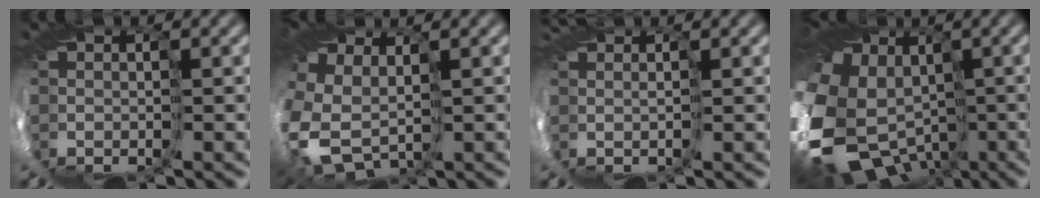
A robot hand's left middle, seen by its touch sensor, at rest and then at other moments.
{"total": 9.3, "force": [0.4, 7.1, 5.9], "torque": [-0.186, -0.047, 0.060]}
{"total": 1.7, "force": [1.2, -1.0, -0.5], "torque": [0.005, -0.002, 0.013]}
{"total": 16.4, "force": [-5.1, 13.2, 8.3], "torque": [-0.209, -0.047, -0.084]}